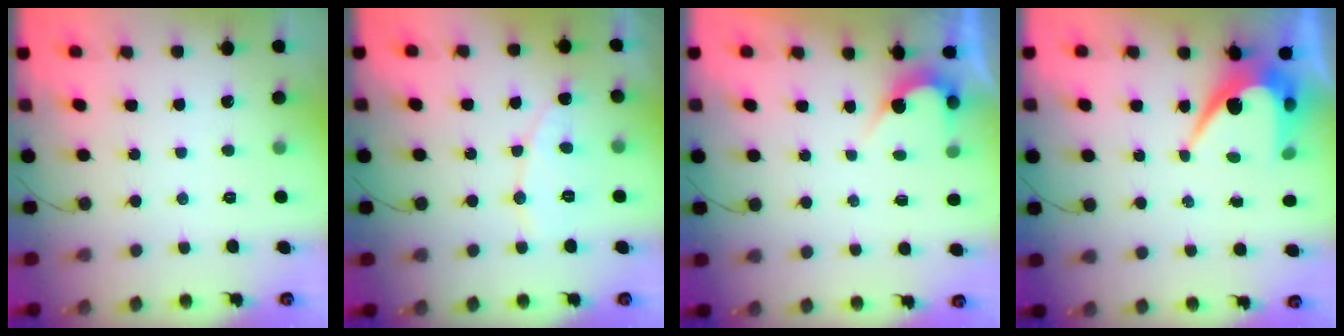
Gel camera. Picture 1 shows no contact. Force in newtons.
{"total": 6.2, "press": 6.2, "slide": 0.4}
{"total": 4.1, "press": 4.1, "slide": 0.1}
{"total": 7.7, "press": 7.7, "slide": 0.5}